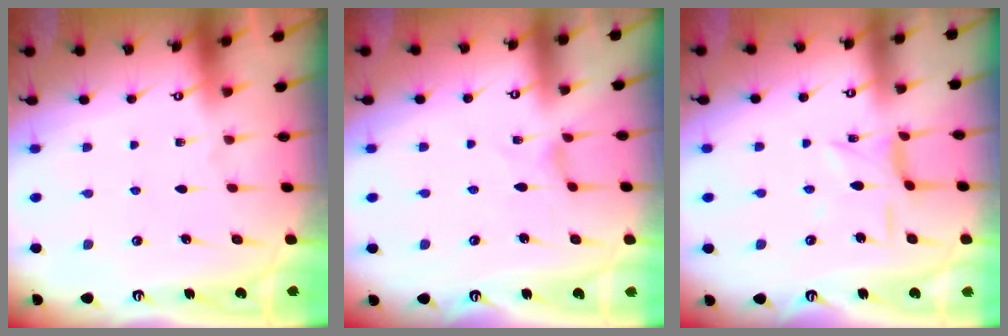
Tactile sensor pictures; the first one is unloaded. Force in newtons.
{"total": 0.6, "press": 0.5, "slide": 0.2}
{"total": 5.3, "press": 5.3, "slide": 0.3}